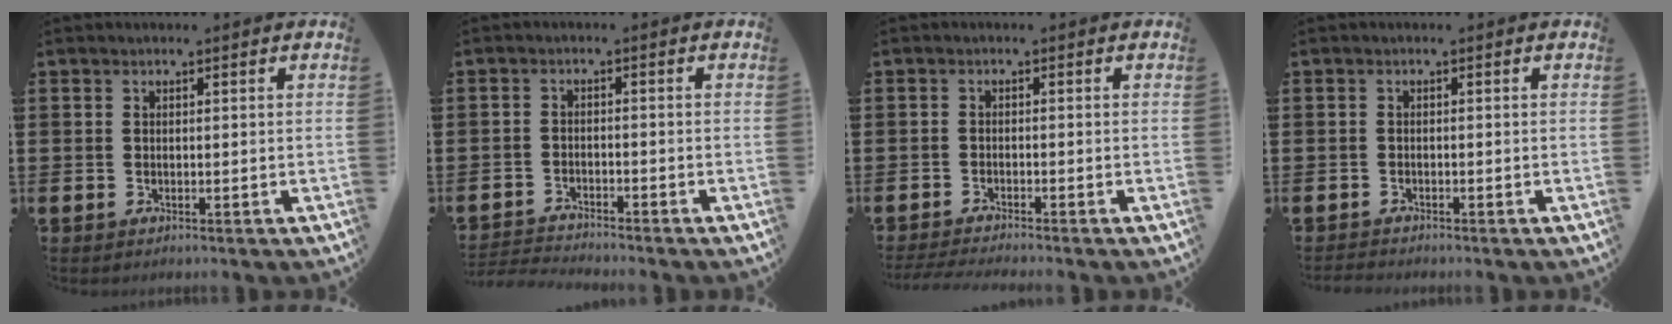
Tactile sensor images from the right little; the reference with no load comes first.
{"total": 2.2, "force": [-2.2, -0.1, -0.1], "torque": [-0.004, 0.002, -0.047]}
{"total": 1.4, "force": [-1.4, -0.2, 0.4], "torque": [-0.005, 0.001, -0.027]}
{"total": 0.8, "force": [-0.8, 0.1, 0.0], "torque": [-0.001, -0.001, -0.017]}